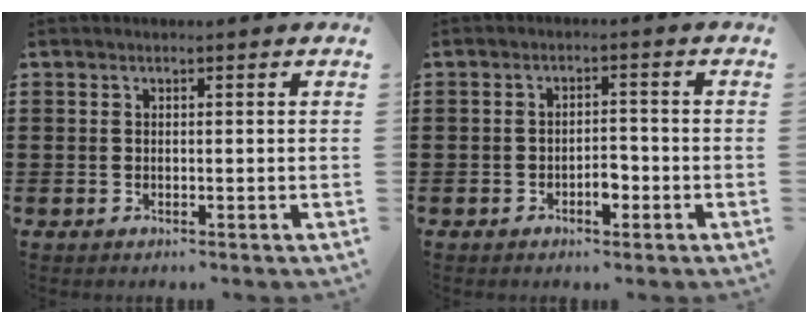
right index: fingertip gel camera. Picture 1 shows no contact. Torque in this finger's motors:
{"motor_torque": [0.96, 0.54, 0.10, 0.01]}